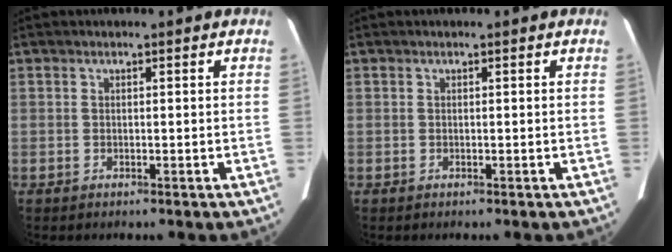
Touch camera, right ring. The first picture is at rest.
{"total": 0.0}